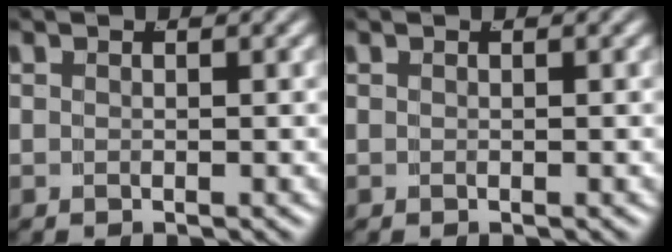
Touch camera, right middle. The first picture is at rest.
{"total": 0.0}